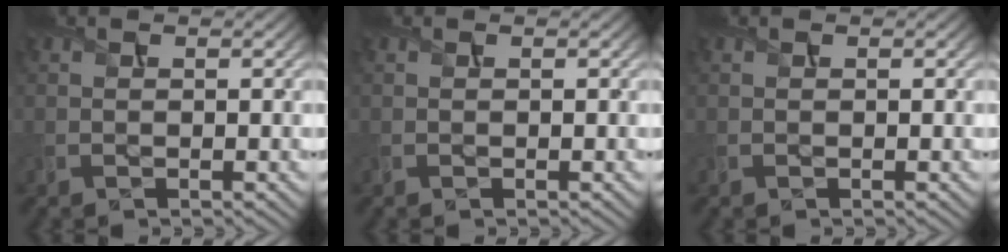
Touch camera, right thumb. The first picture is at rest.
{"total": 0.0}
{"total": 0.0}